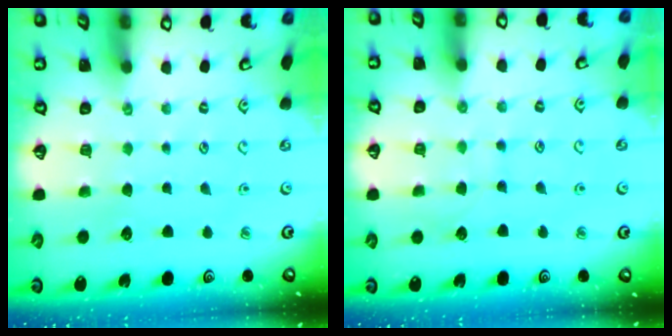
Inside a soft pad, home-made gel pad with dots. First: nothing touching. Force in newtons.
{"total": 6.2, "press": 6.1, "slide": 0.6}